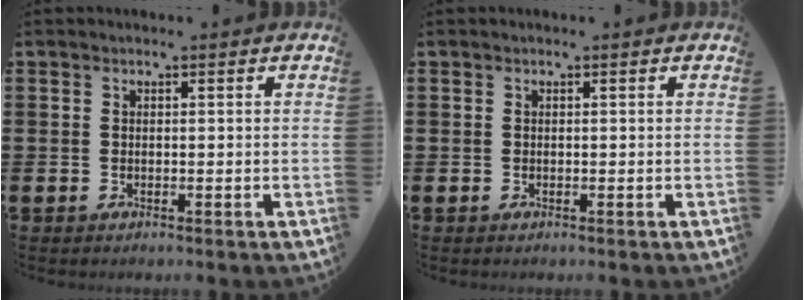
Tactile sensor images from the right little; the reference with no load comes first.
{"total": 0.0}